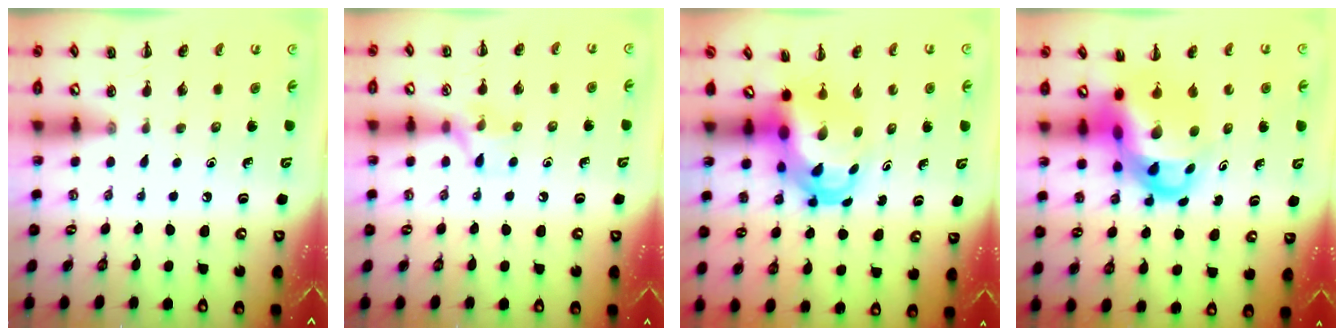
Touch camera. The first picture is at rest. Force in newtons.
{"total": 7.2, "press": 7.0, "slide": 1.5}
{"total": 6.8, "press": 6.7, "slide": 1.1}
{"total": 9.8, "press": 9.4, "slide": 2.7}